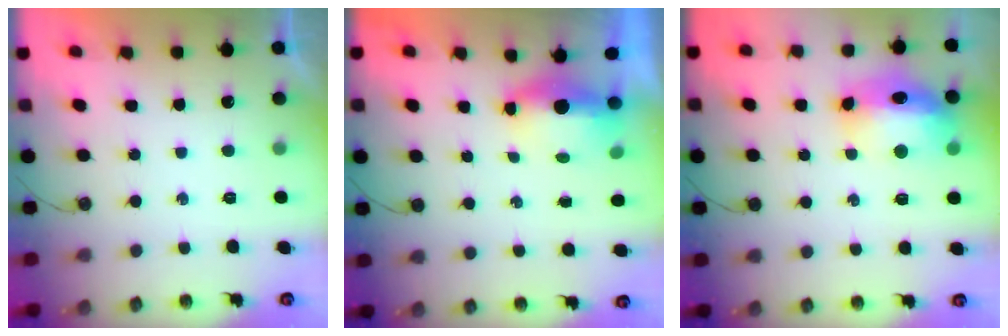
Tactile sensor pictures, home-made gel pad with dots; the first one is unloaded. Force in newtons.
{"total": 13.9, "press": 7.1, "slide": 12.0}
{"total": 14.4, "press": 14.3, "slide": 1.3}